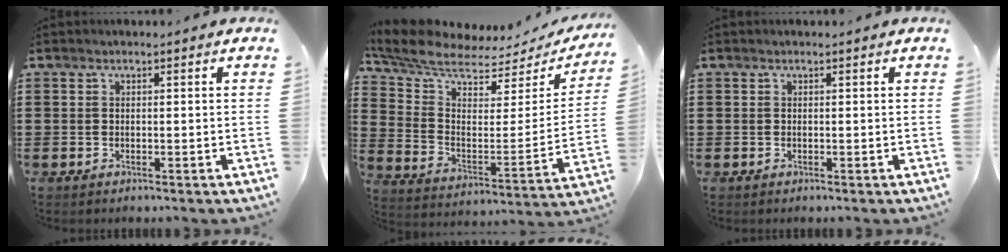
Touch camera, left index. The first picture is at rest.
{"total": 6.2, "force": [5.4, 1.8, 2.5], "torque": [-0.078, -0.048, 0.090]}
{"total": 0.0}